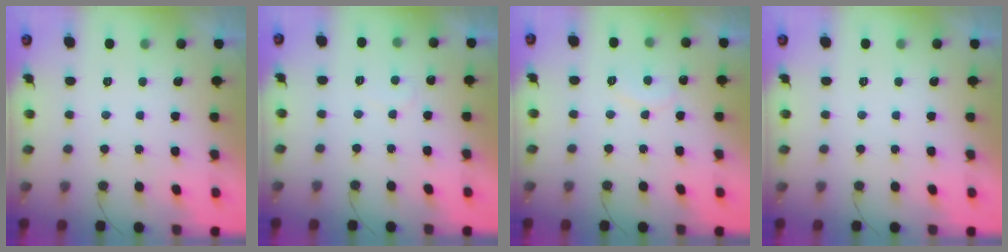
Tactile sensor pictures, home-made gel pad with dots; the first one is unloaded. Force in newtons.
{"total": 5.3, "press": 5.3, "slide": 0.3}
{"total": 6.0, "press": 6.0, "slide": 0.4}
{"total": 0.0}